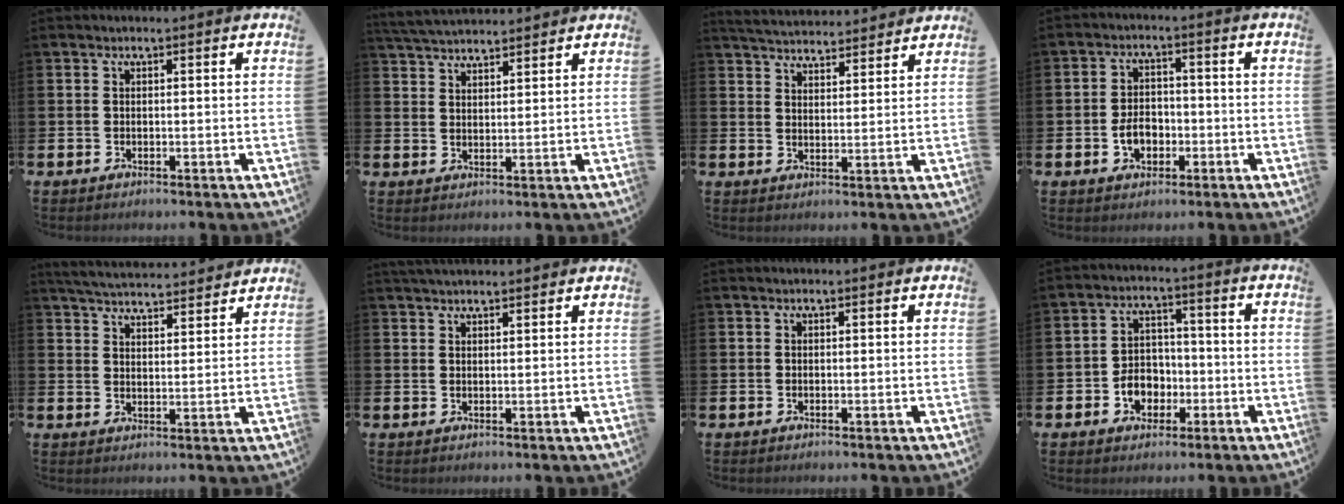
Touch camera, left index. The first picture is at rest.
{"total": 4.1, "force": [4.1, 0.5, 0.5], "torque": [-0.028, -0.015, 0.076]}
{"total": 4.9, "force": [4.9, 0.5, 0.1], "torque": [-0.024, -0.026, 0.088]}
{"total": 4.0, "force": [-1.3, 2.9, 2.4], "torque": [-0.026, -0.005, -0.031]}
{"total": 5.3, "force": [5.2, 0.4, 0.6], "torque": [-0.036, -0.033, 0.094]}
{"total": 2.5, "force": [2.4, 0.3, 0.5], "torque": [-0.013, -0.005, 0.045]}
{"total": 0.0}
{"total": 4.8, "force": [-1.7, 4.1, 2.0], "torque": [-0.031, 0.003, -0.038]}